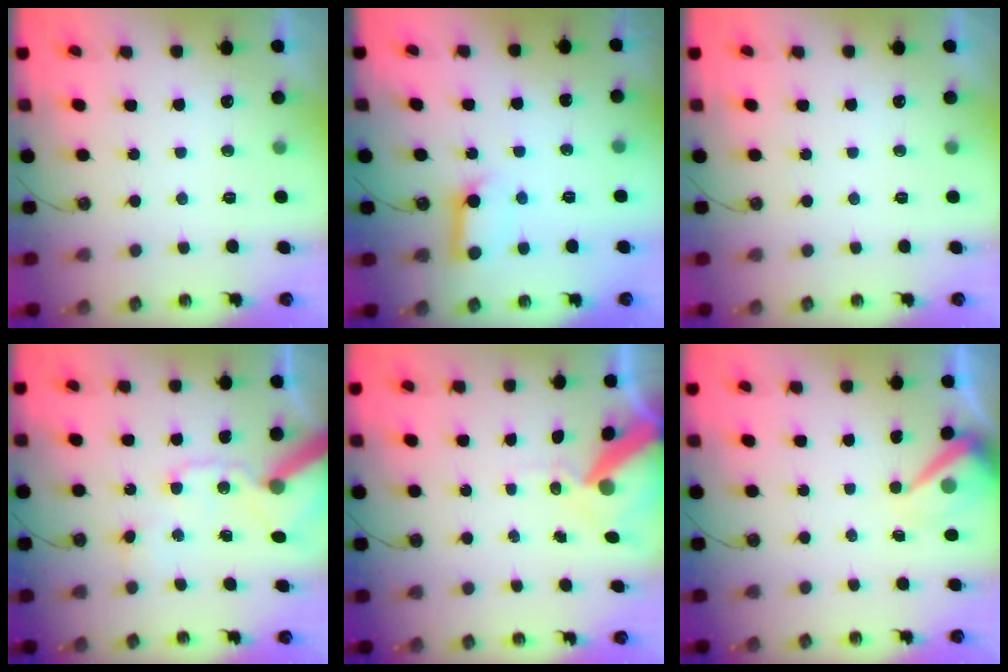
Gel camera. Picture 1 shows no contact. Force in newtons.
{"total": 9.3, "press": 9.2, "slide": 1.0}
{"total": 0.0}
{"total": 13.6, "press": 13.4, "slide": 2.0}
{"total": 10.9, "press": 10.8, "slide": 1.5}
{"total": 7.4, "press": 7.3, "slide": 1.0}